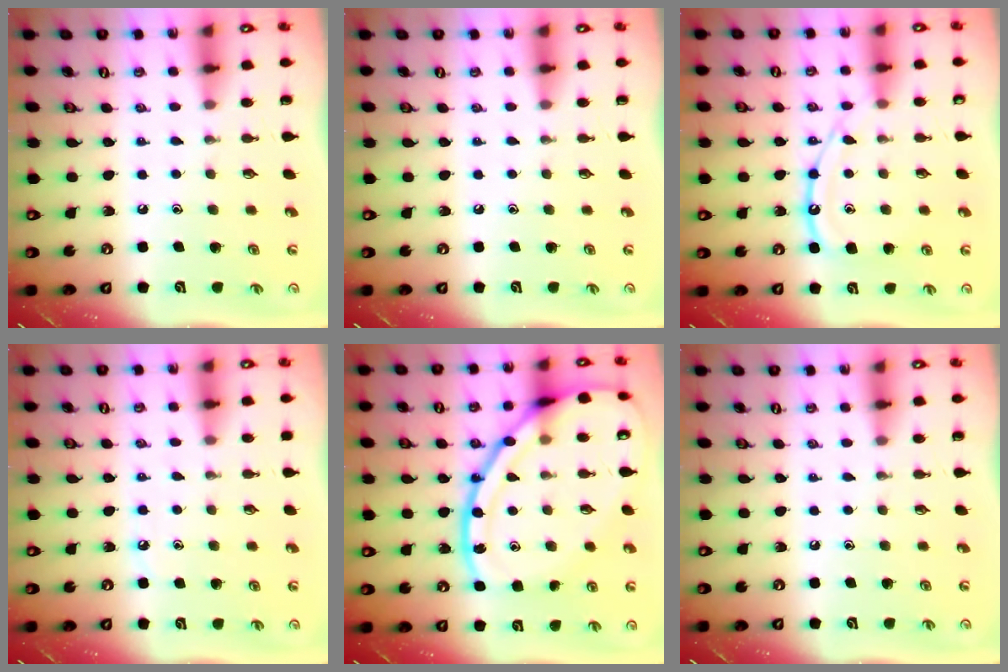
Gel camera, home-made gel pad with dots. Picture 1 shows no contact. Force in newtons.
{"total": 0.0}
{"total": 13.4, "press": 13.4, "slide": 1.2}
{"total": 3.5, "press": 3.5, "slide": 0.5}
{"total": 22.5, "press": 22.4, "slide": 2.1}
{"total": 0.0}